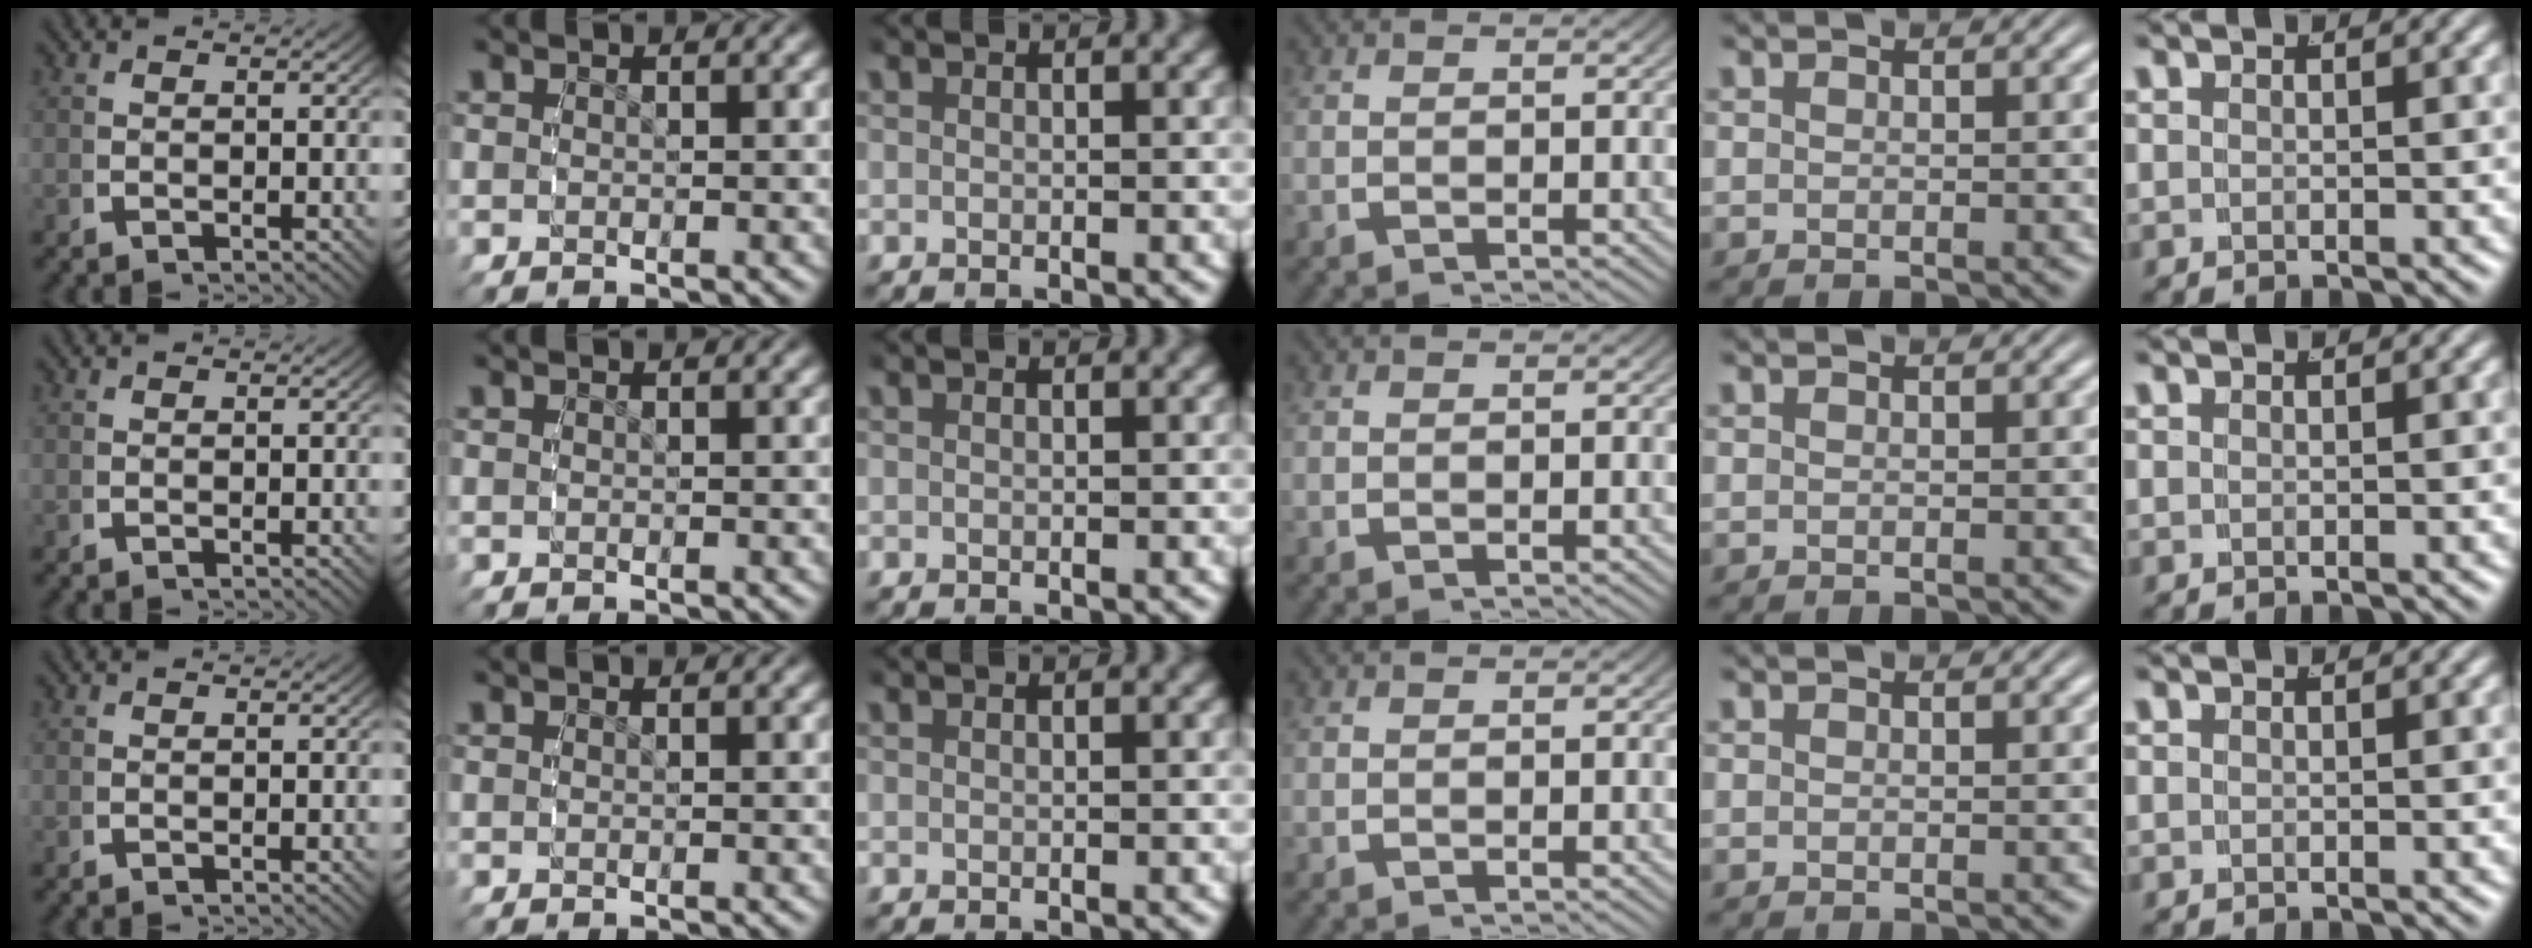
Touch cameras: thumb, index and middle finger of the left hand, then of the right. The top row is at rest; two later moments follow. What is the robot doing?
{"motion": "reach", "object": "photo album"}